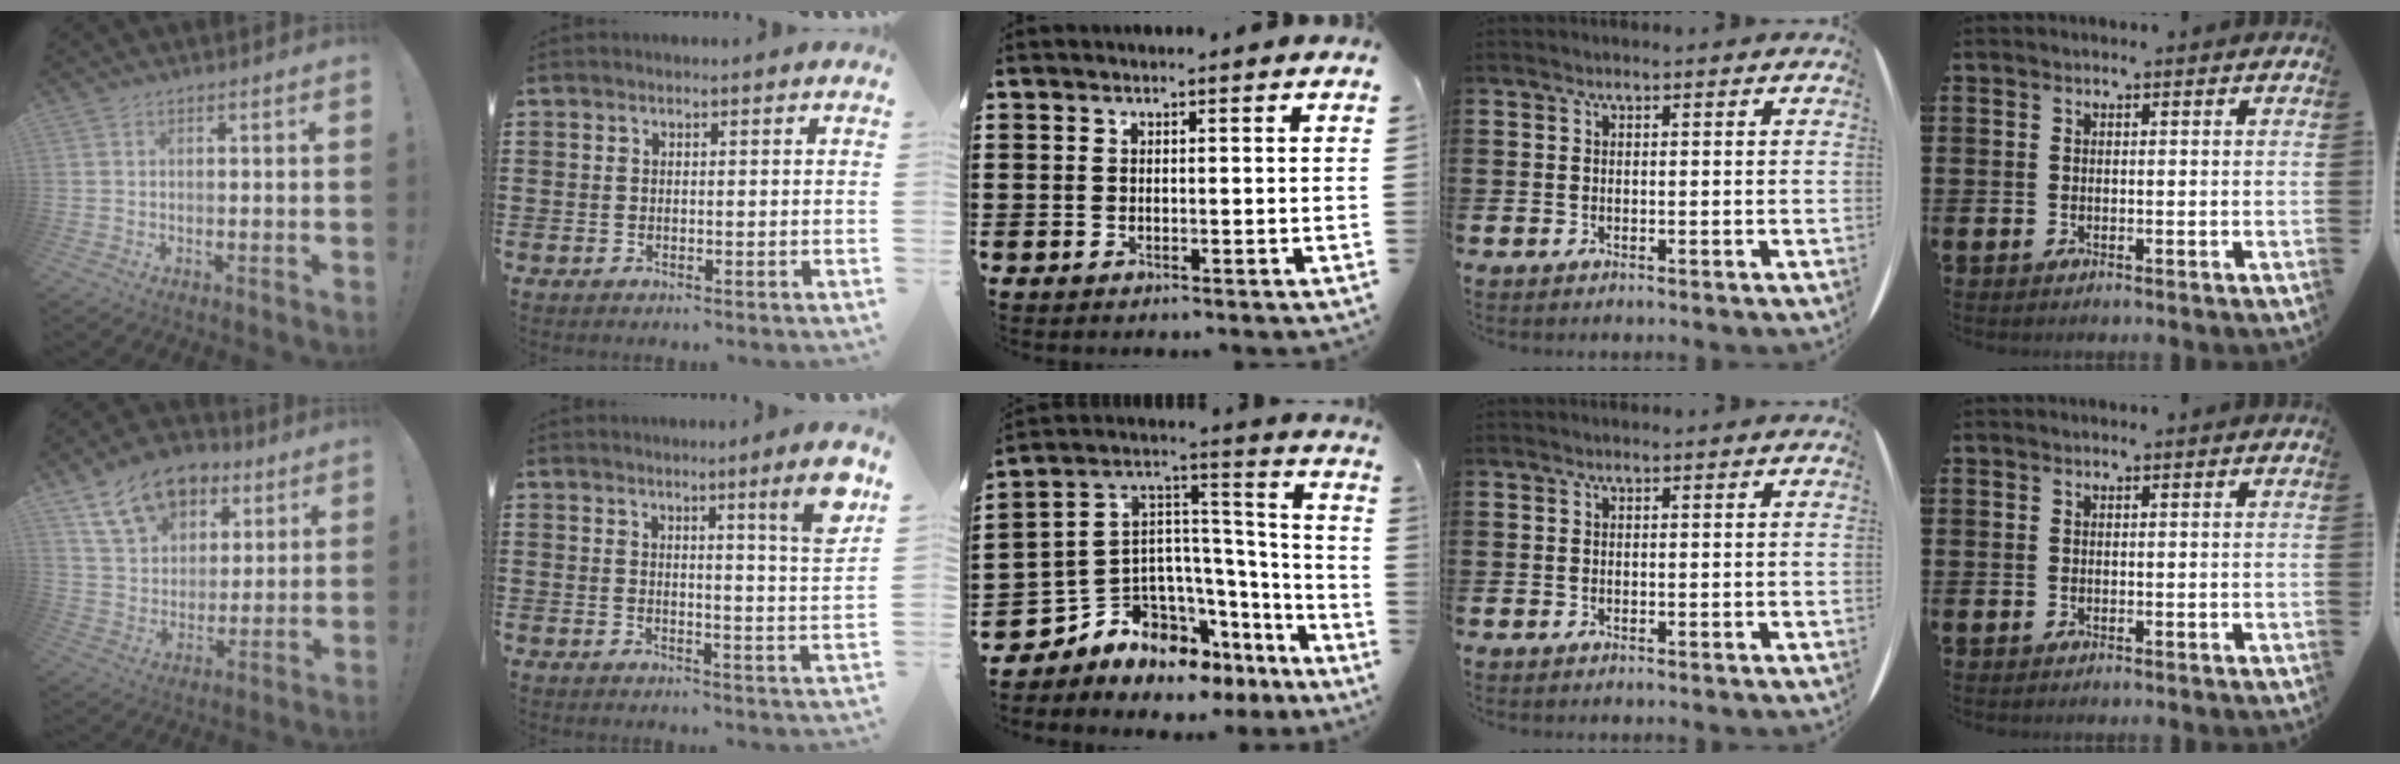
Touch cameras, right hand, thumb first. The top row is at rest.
{"thumb": {"total": 16.4, "force": [9.6, 10.8, 7.8], "torque": [-0.122, -0.048, 0.180]}, "index": {"total": 6.6, "force": [4.0, -1.1, 5.1], "torque": [-0.075, -0.027, 0.059]}, "middle": {"total": 6.5, "force": [-5.3, 3.8, 0.2], "torque": [-0.037, -0.022, -0.106]}}